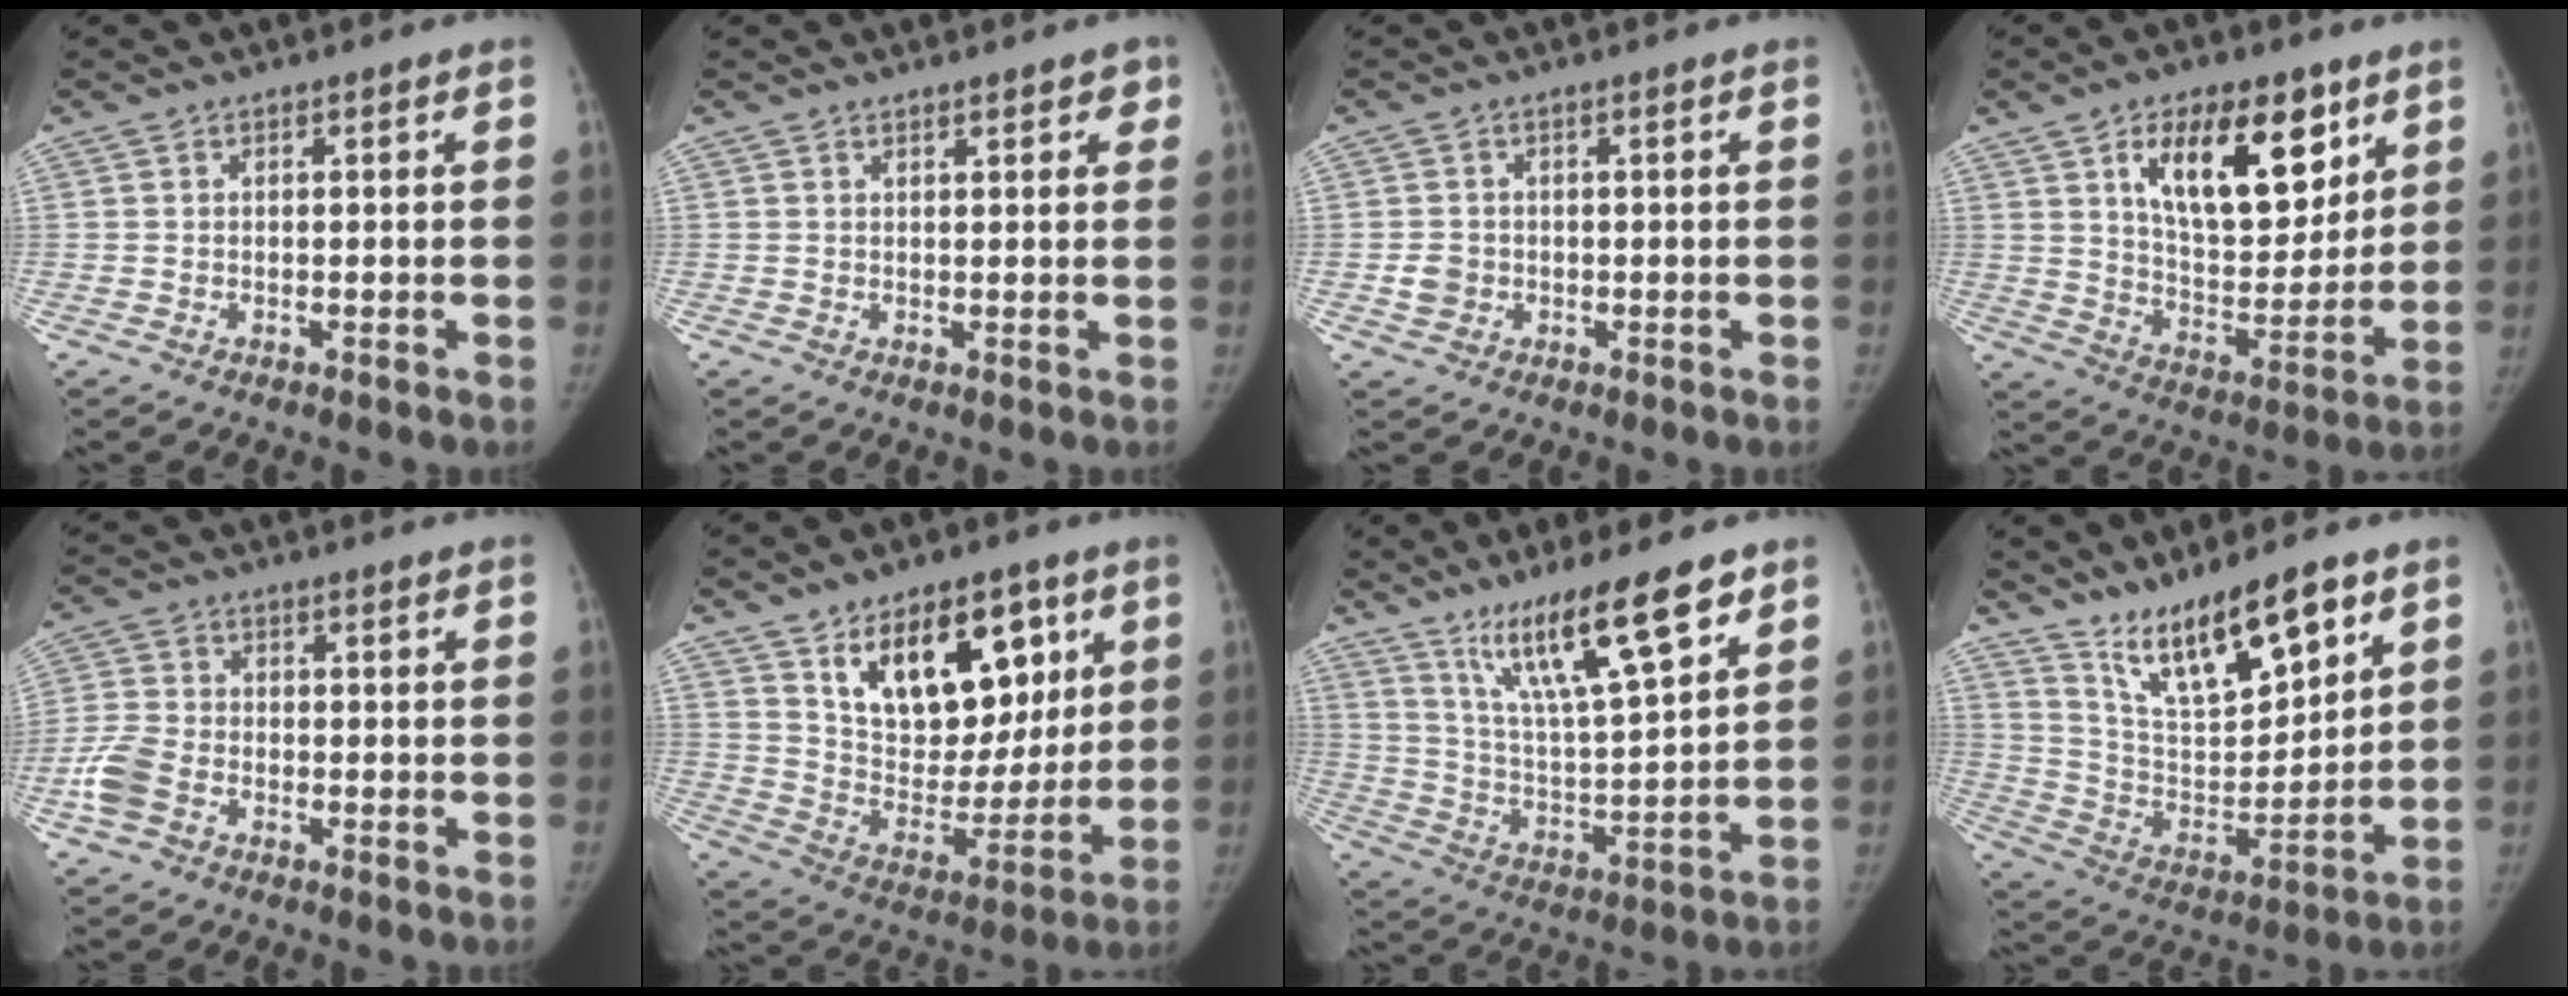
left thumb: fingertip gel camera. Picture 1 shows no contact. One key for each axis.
{"total": 3.0, "fx": 2.0, "fy": 1.3, "fz": 1.8, "tx": -0.003, "ty": -0.006, "tz": 0.023}
{"total": 2.7, "fx": -0.4, "fy": 2.5, "fz": 1.0, "tx": -0.009, "ty": 0.004, "tz": -0.004}
{"total": 18.6, "fx": 9.1, "fy": 9.3, "fz": 13.4, "tx": -0.155, "ty": -0.049, "tz": 0.156}
{"total": 5.8, "fx": -2.8, "fy": 3.7, "fz": 3.5, "tx": -0.087, "ty": 0.009, "tz": -0.062}
{"total": 20.2, "fx": 9.5, "fy": 11.8, "fz": 13.3, "tx": -0.145, "ty": -0.050, "tz": 0.165}
{"total": 17.3, "fx": 11.2, "fy": 2.9, "fz": 12.9, "tx": -0.206, "ty": -0.059, "tz": 0.205}
{"total": 16.7, "fx": 11.5, "fy": 5.0, "fz": 11.1, "tx": -0.156, "ty": -0.065, "tz": 0.218}